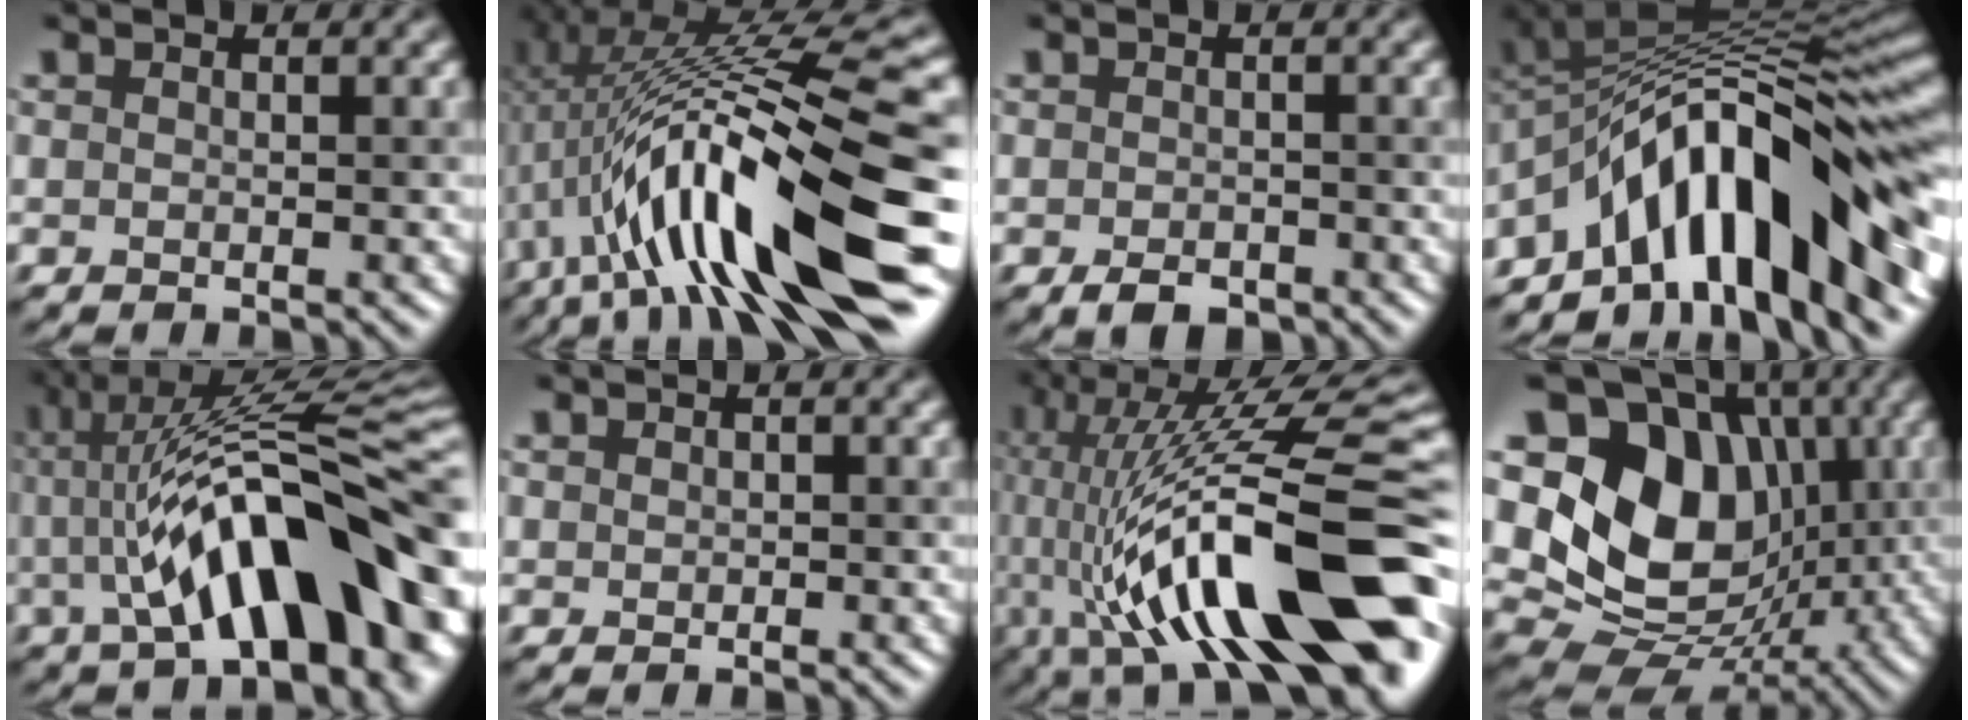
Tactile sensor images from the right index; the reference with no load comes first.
{"total": 13.7, "force": [-1.5, 3.2, 13.3], "torque": [-0.218, 0.017, -0.018]}
{"total": 2.2, "force": [-1.3, 1.2, 1.3], "torque": [-0.024, -0.004, -0.024]}
{"total": 13.5, "force": [-4.9, 5.5, 11.3], "torque": [-0.159, 0.024, -0.089]}
{"total": 13.9, "force": [-1.0, 4.1, 13.2], "torque": [-0.179, 0.027, -0.018]}
{"total": 0.6, "force": [0.3, 0.6, 0.0], "torque": [0.002, -0.001, 0.004]}
{"total": 18.0, "force": [-2.6, 6.1, 16.7], "torque": [-0.282, 0.036, -0.047]}
{"total": 13.5, "force": [2.1, 10.5, 8.2], "torque": [-0.133, -0.004, 0.026]}